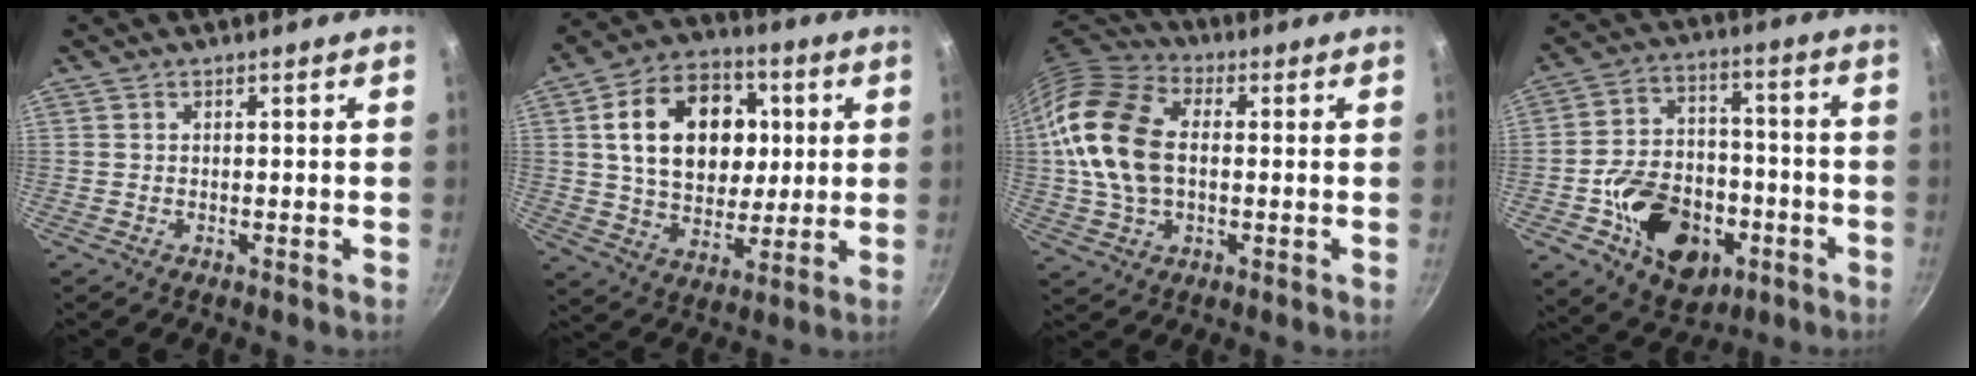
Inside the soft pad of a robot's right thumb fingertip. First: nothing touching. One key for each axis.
{"total": 19.8, "fx": 3.8, "fy": 14.4, "fz": 12.9, "tx": -0.174, "ty": 0.010, "tz": 0.061}
{"total": 17.5, "fx": 0.7, "fy": 11.7, "fz": 13.1, "tx": -0.243, "ty": 0.025, "tz": 0.001}
{"total": 18.9, "fx": -6.5, "fy": 13.4, "fz": 11.7, "tx": -0.156, "ty": 0.048, "tz": -0.091}